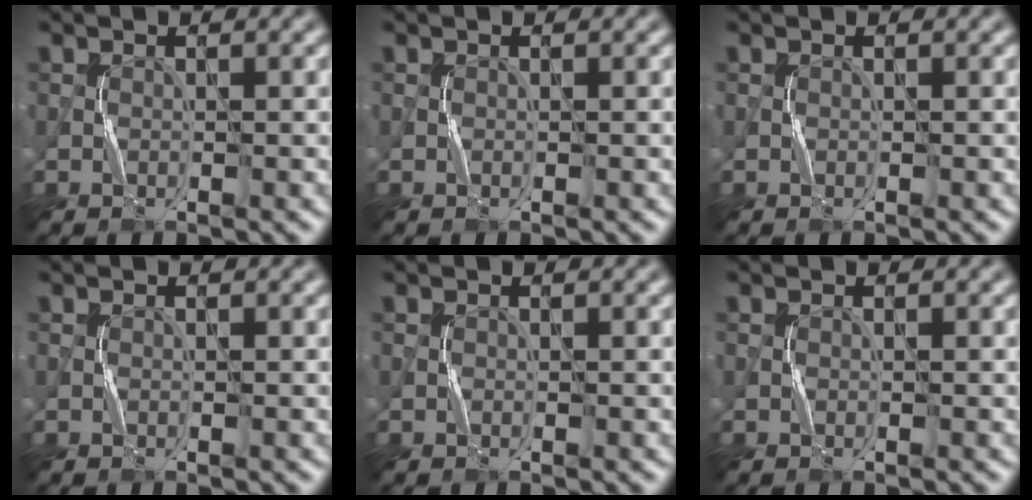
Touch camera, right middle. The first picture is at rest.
{"total": 0.0}
{"total": 0.0}
{"total": 0.0}
{"total": 0.0}
{"total": 0.0}